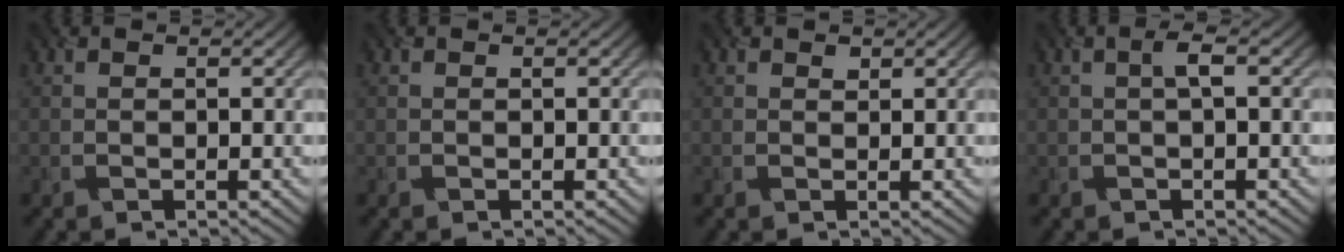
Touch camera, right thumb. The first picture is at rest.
{"total": 0.0}
{"total": 0.6, "force": [0.4, 0.3, -0.4], "torque": [0.004, -0.004, 0.008]}
{"total": 1.2, "force": [0.0, 0.1, 1.2], "torque": [-0.024, 0.004, -0.002]}